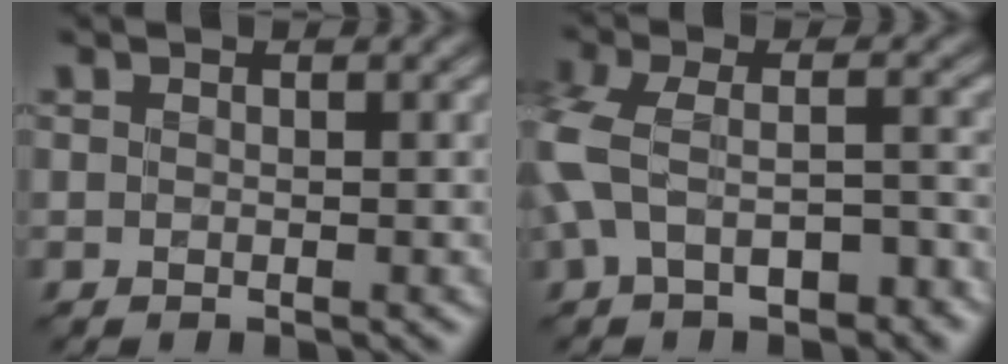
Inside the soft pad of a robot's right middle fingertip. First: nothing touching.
{"total": 5.9, "force": [-2.0, 3.3, 4.4], "torque": [-0.102, 0.001, -0.046]}